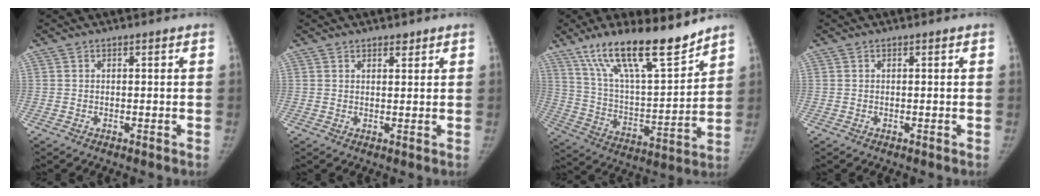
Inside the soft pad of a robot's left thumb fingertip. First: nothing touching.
{"total": 1.7, "force": [1.3, 0.7, 0.7], "torque": [-0.002, -0.008, 0.018]}
{"total": 20.0, "force": [14.9, 4.8, 12.5], "torque": [-0.188, -0.078, 0.266]}
{"total": 0.0}